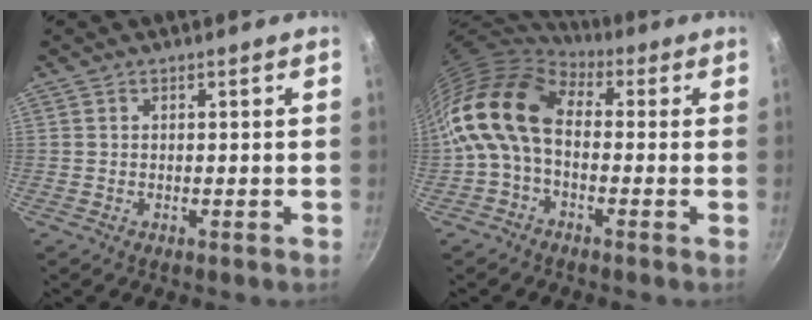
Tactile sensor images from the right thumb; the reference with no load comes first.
{"total": 13.2, "force": [-0.1, 8.6, 10.0], "torque": [-0.179, 0.025, -0.021]}